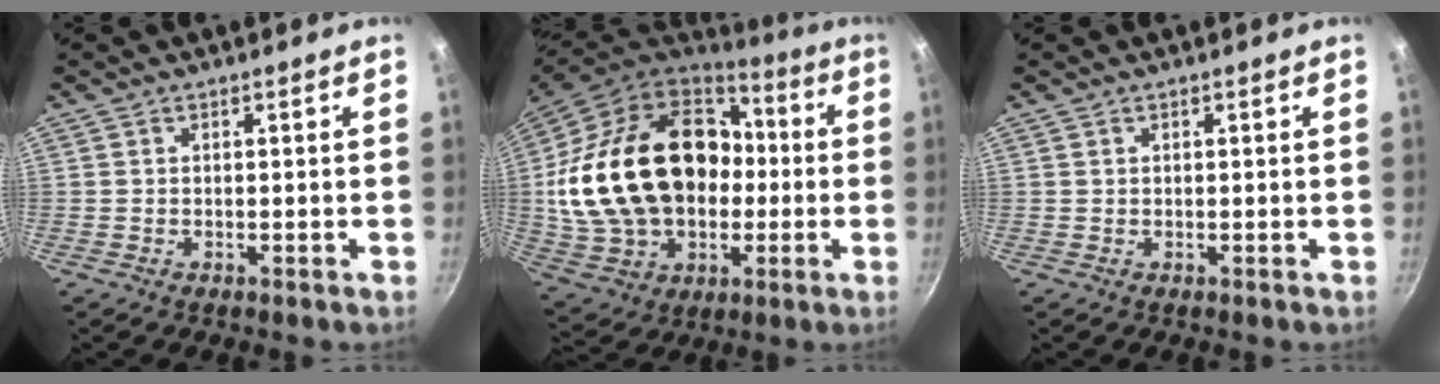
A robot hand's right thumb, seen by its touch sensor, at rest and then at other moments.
{"total": 31.5, "force": [0.8, 22.4, 22.1], "torque": [-0.397, 0.043, 0.036]}
{"total": 0.0}